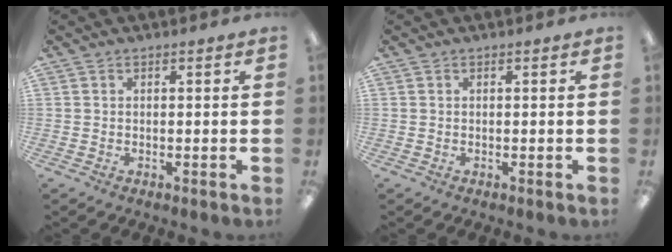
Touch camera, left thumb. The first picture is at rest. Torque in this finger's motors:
{"motor_torque": [0.00, 0.00, -0.01, -0.05, 0.00]}